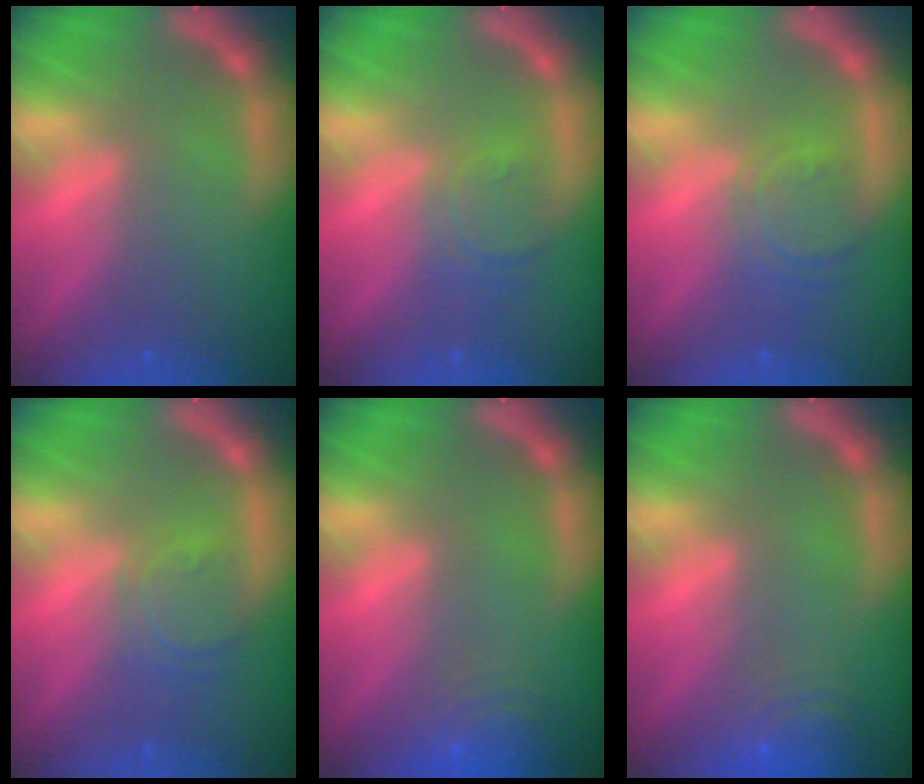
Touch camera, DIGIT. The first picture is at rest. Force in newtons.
{"total": 3.0}
{"total": 4.0}
{"total": 3.5}
{"total": 6.0}
{"total": 6.0}